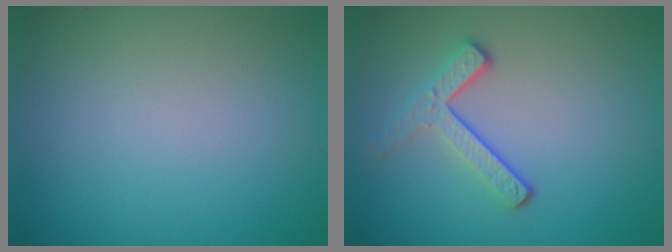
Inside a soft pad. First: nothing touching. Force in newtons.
{"total": 3.0, "press": 2.2, "slide": 2.0}